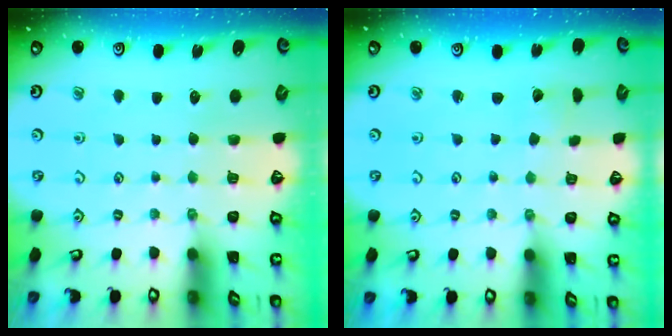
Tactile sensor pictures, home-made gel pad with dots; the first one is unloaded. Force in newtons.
{"total": 1.2, "press": 1.2, "slide": 0.1}